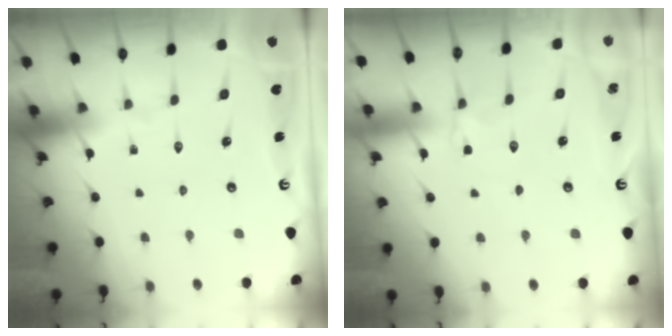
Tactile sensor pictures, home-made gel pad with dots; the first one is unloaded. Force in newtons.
{"total": 2.3, "press": 2.0, "slide": 1.2}